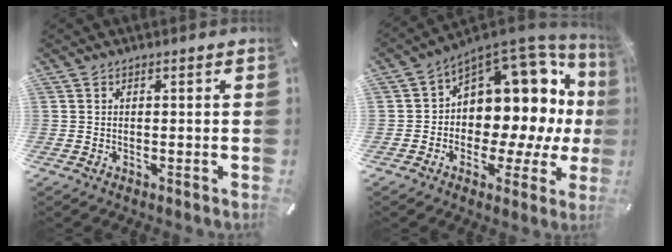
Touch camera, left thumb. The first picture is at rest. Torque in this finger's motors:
{"motor_torque": [2.28, 2.28, 0.65, -0.31, 0.17]}